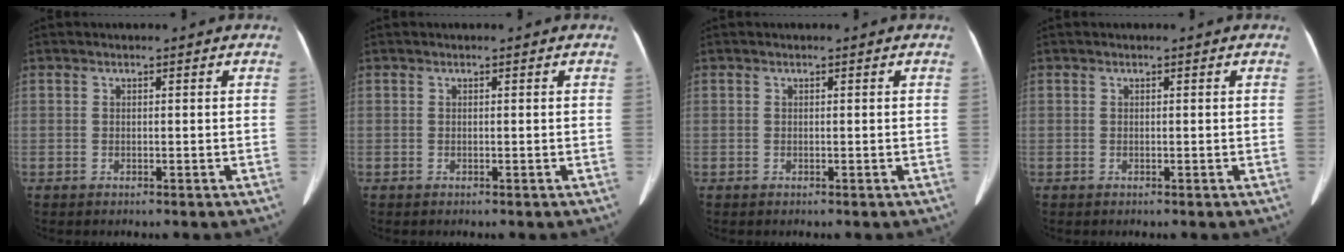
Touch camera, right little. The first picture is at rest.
{"total": 0.0}
{"total": 0.0}
{"total": 0.0}